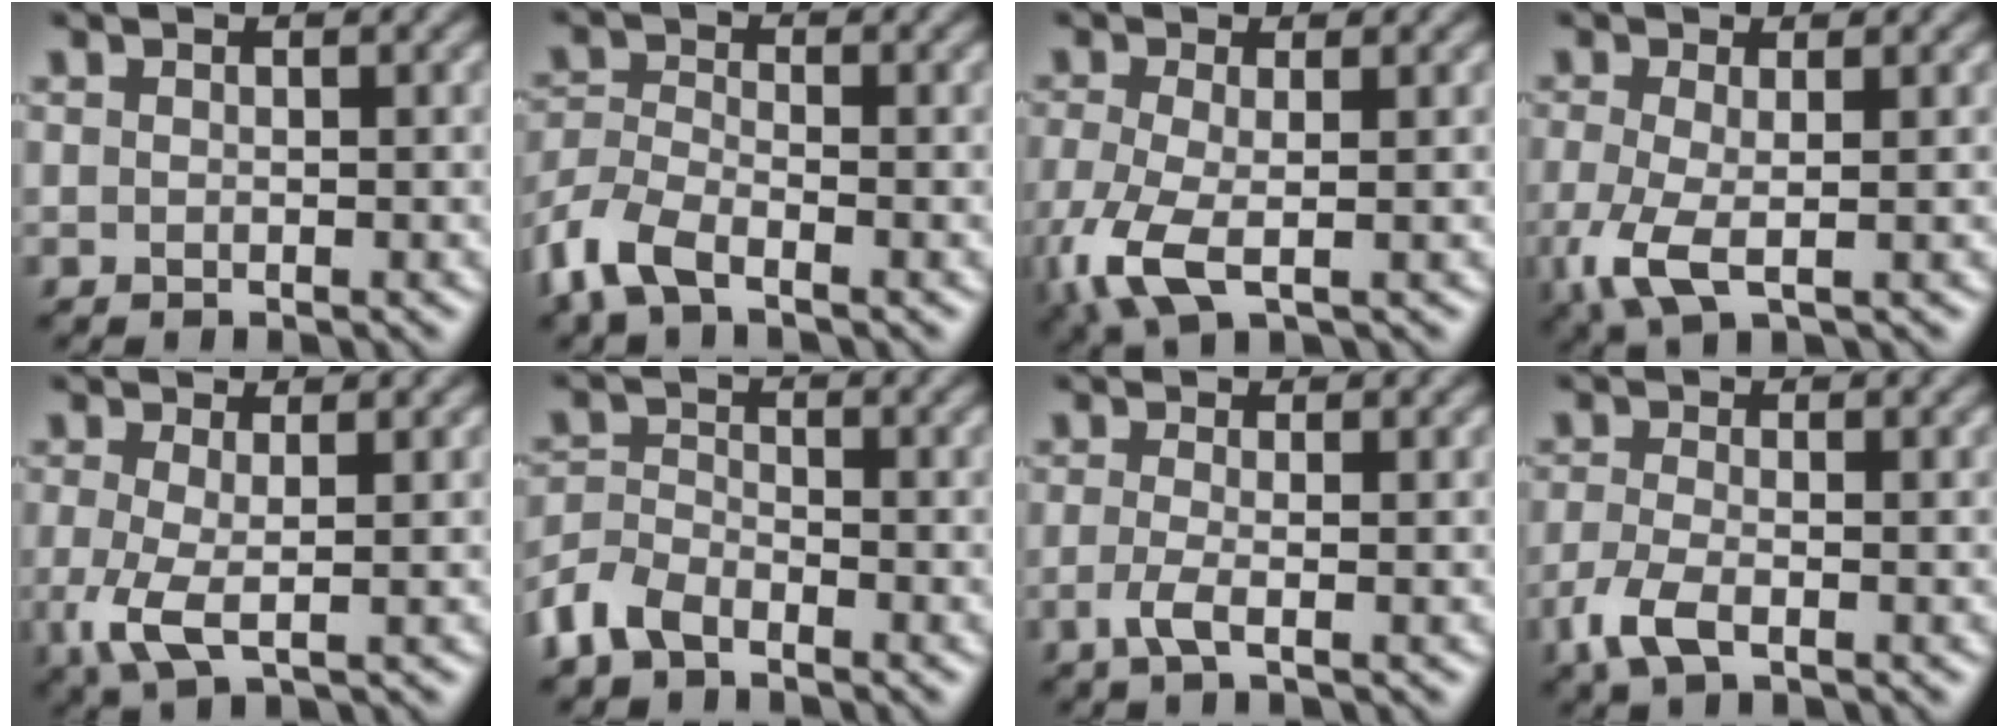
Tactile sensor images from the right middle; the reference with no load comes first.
{"total": 4.7, "force": [-3.2, 1.9, 2.9], "torque": [-0.069, -0.008, -0.080]}
{"total": 4.9, "force": [-1.8, 1.9, 4.2], "torque": [-0.112, -0.013, -0.038]}
{"total": 3.9, "force": [-1.0, 1.3, 3.5], "torque": [-0.090, -0.010, -0.022]}
{"total": 3.3, "force": [-0.5, 1.0, 3.1], "torque": [-0.077, -0.011, -0.012]}
{"total": 3.4, "force": [-2.5, 1.8, 1.5], "torque": [-0.033, 0.002, -0.064]}
{"total": 2.1, "force": [-0.7, 0.6, 1.9], "torque": [-0.042, -0.005, -0.022]}
{"total": 3.1, "force": [-1.7, 1.2, 2.3], "torque": [-0.063, -0.006, -0.041]}